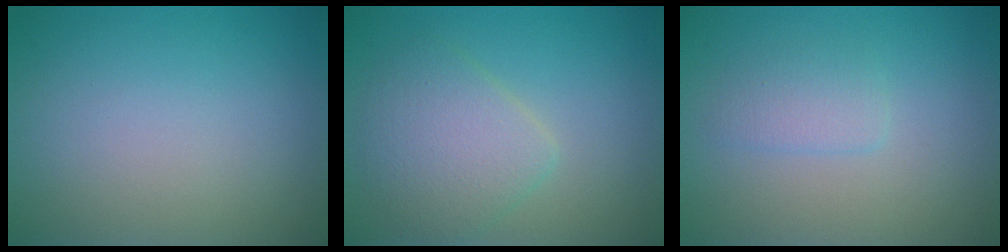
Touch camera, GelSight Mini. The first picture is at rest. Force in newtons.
{"total": 4.0, "press": 3.9, "slide": 0.3}
{"total": 1.6, "press": 1.6, "slide": 0.0}